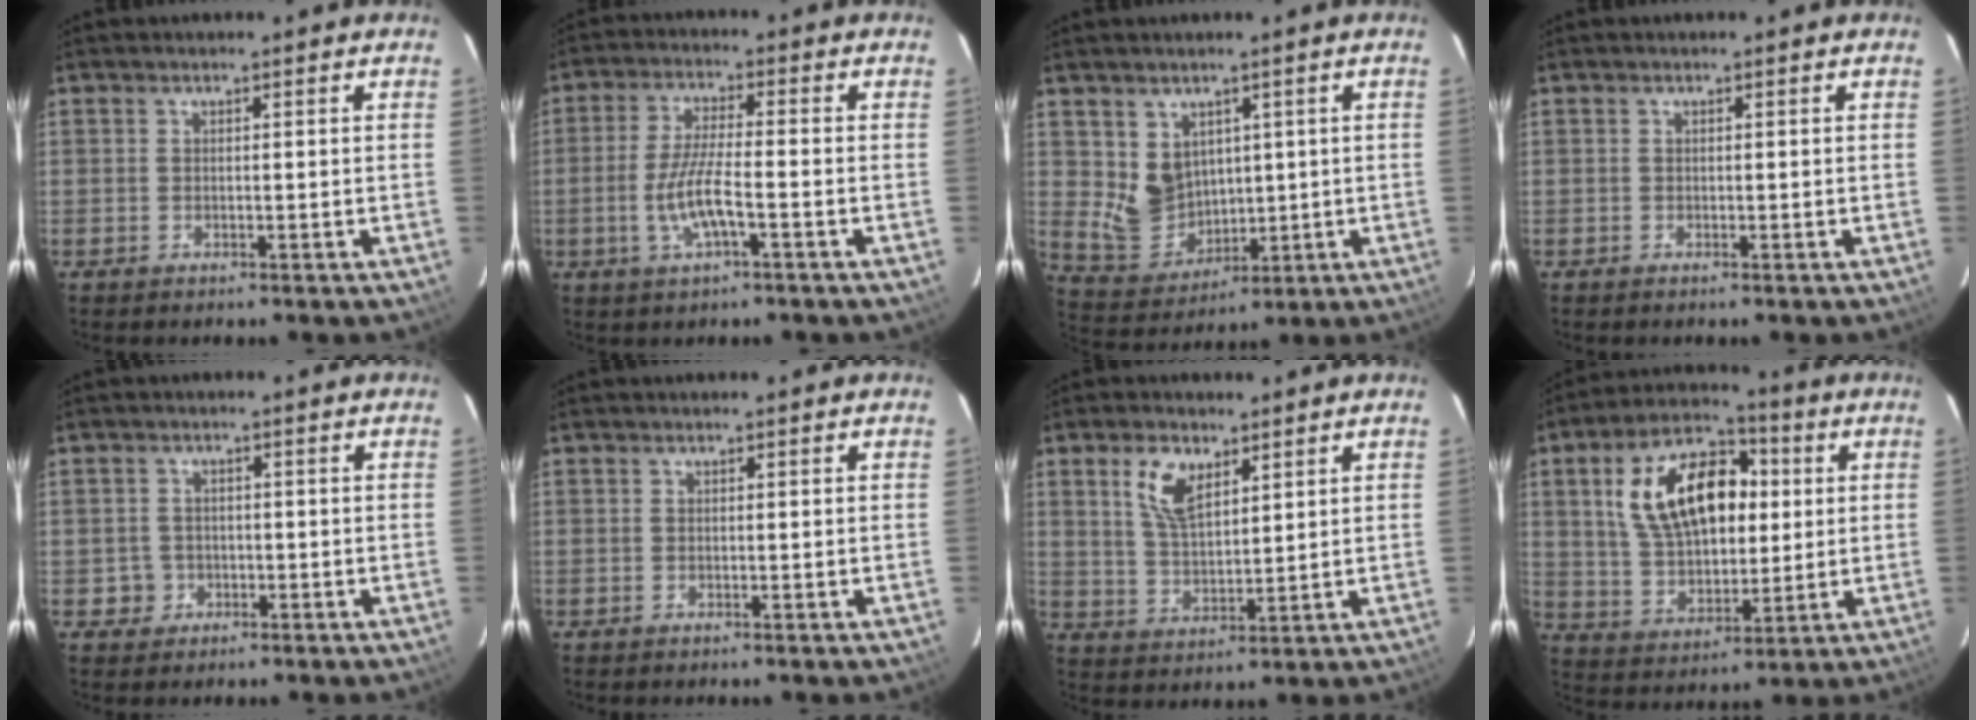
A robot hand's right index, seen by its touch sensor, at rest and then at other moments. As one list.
[{"total": 7.6, "force": [-2.7, 1.2, 7.1], "torque": [-0.144, -0.004, -0.051]}, {"total": 7.7, "force": [2.6, 6.7, 2.9], "torque": [-0.059, -0.002, 0.073]}, {"total": 0.0}, {"total": 3.1, "force": [-0.9, 3.0, 0.0], "torque": [-0.002, 0.014, -0.012]}, {"total": 0.0}, {"total": 7.5, "force": [3.8, 3.7, 5.3], "torque": [-0.105, 0.008, 0.078]}, {"total": 18.1, "force": [4.2, 10.5, 14.1], "torque": [-0.266, 0.030, 0.080]}]